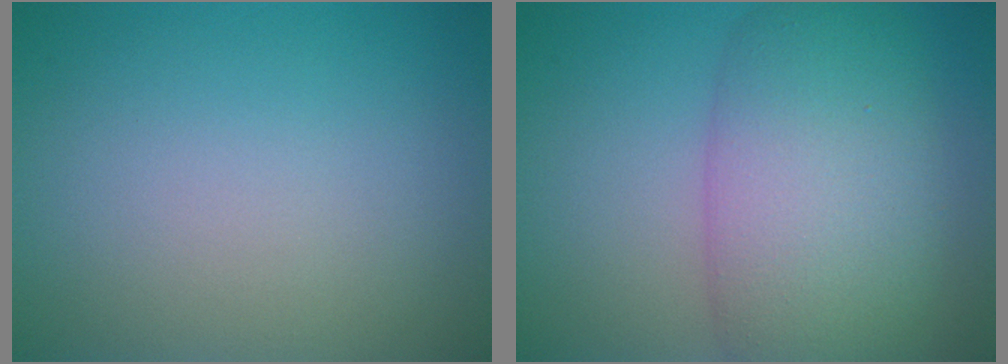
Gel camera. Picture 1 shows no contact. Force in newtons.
{"total": 8.7, "press": 8.7, "slide": 0.5}